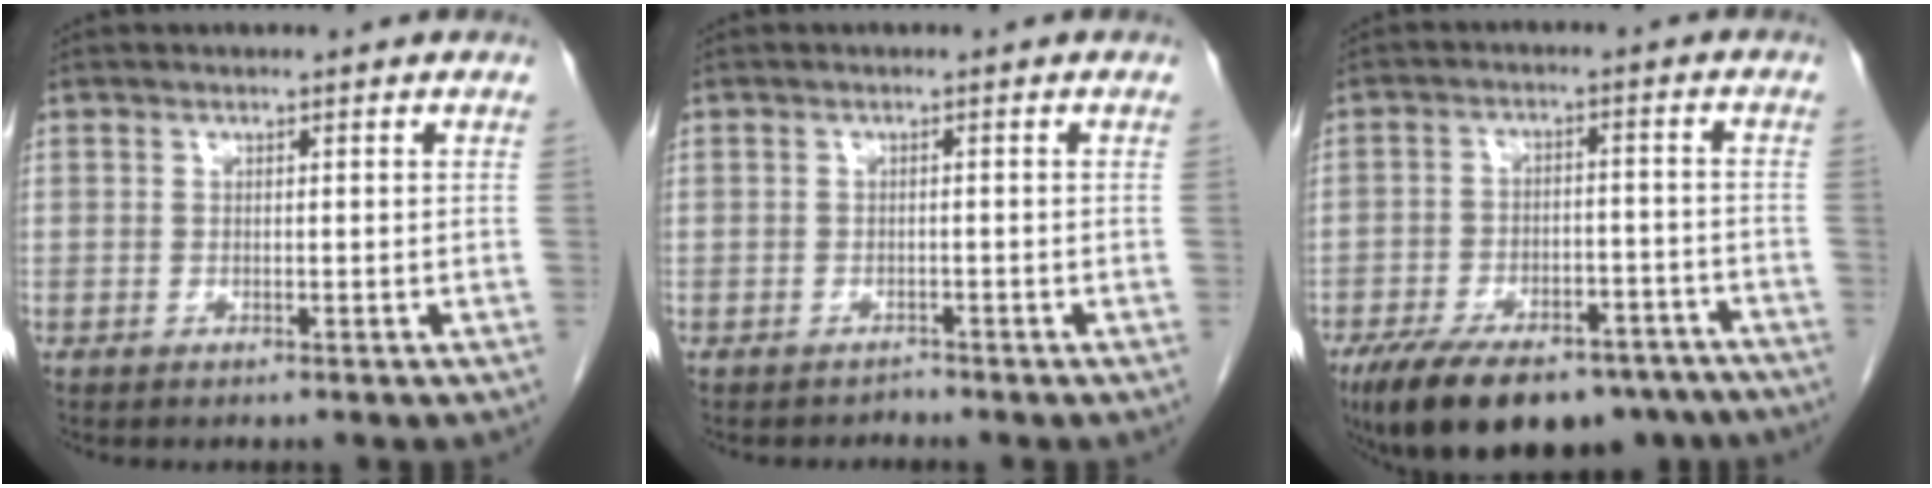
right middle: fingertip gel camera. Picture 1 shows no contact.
{"total": 1.0, "force": [-0.9, -0.2, -0.4], "torque": [0.002, -0.005, -0.018]}
{"total": 19.4, "force": [-14.7, 7.7, 10.2], "torque": [-0.171, 0.001, -0.213]}